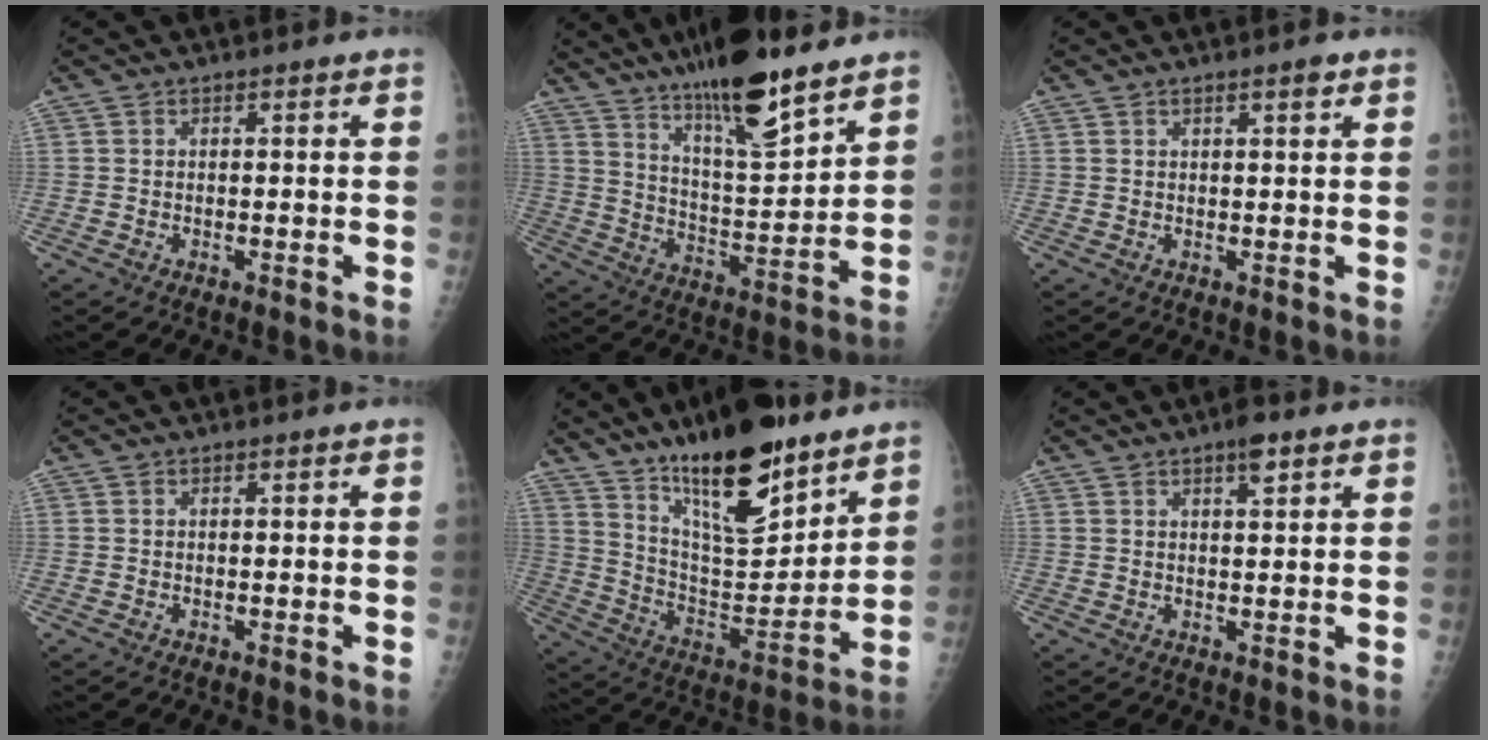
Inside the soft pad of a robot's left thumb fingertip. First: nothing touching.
{"total": 17.9, "force": [13.0, 3.7, 11.8], "torque": [-0.175, -0.074, 0.223]}
{"total": 2.0, "force": [1.2, 0.4, 1.5], "torque": [-0.020, -0.005, 0.018]}
{"total": 0.0}
{"total": 22.5, "force": [15.7, 7.1, 14.4], "torque": [-0.201, -0.083, 0.270]}
{"total": 3.9, "force": [2.4, 1.1, 2.9], "torque": [-0.040, -0.009, 0.035]}